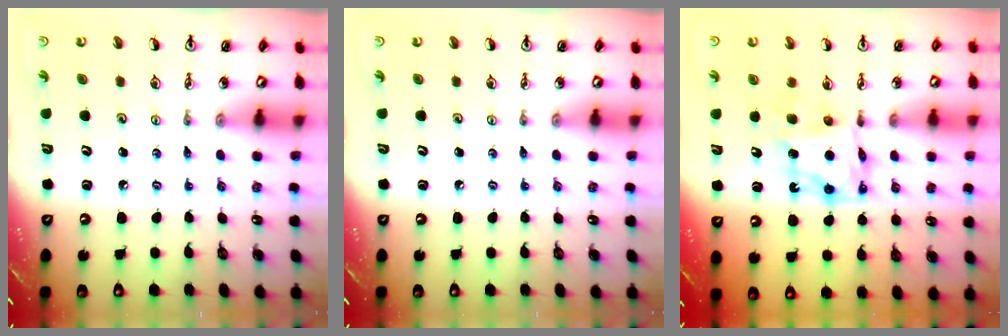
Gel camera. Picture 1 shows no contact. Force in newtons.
{"total": 0.0}
{"total": 7.0, "press": 7.0, "slide": 0.2}